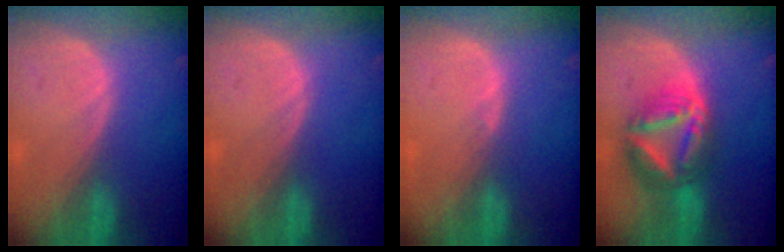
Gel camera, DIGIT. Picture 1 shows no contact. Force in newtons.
{"total": 0.0}
{"total": 0.6, "press": 0.5, "slide": 0.3}
{"total": 9.1, "press": 9.1, "slide": 0.8}